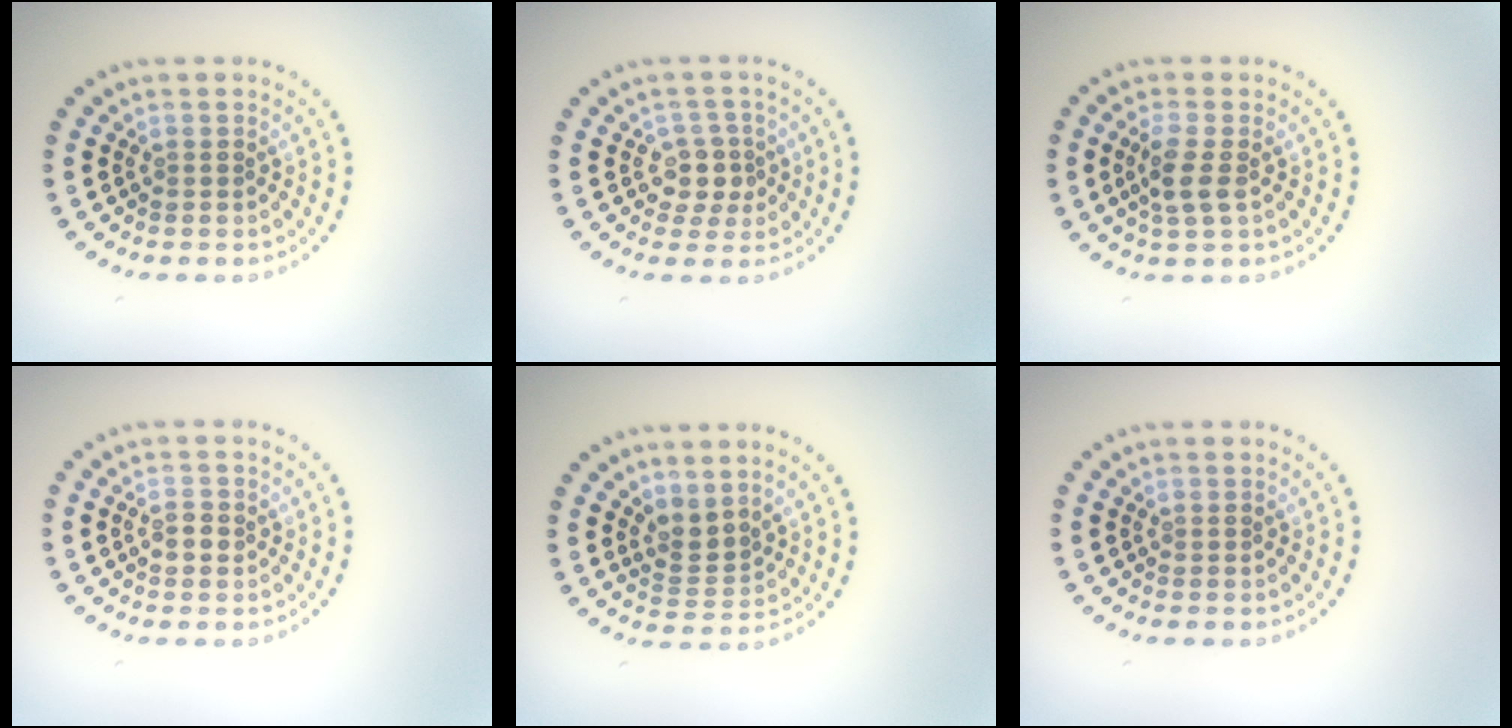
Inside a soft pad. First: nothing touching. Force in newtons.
{"total": 2.5, "press": 2.1, "slide": 1.2}
{"total": 2.4, "press": 2.1, "slide": 1.0}
{"total": 1.3, "press": 1.3, "slide": 0.0}
{"total": 2.3, "press": 1.5, "slide": 1.7}
{"total": 0.0}